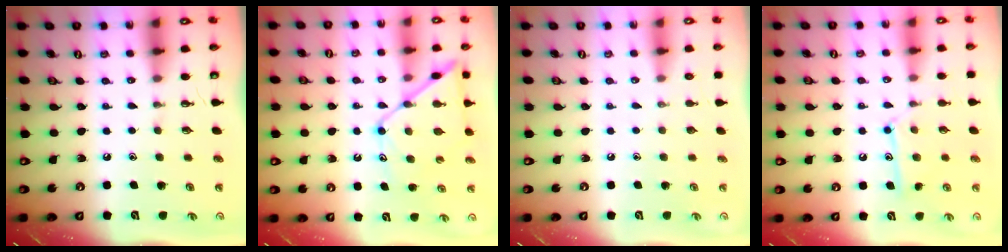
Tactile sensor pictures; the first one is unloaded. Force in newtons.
{"total": 12.2, "press": 12.2, "slide": 1.0}
{"total": 0.0}
{"total": 11.2, "press": 11.2, "slide": 0.8}